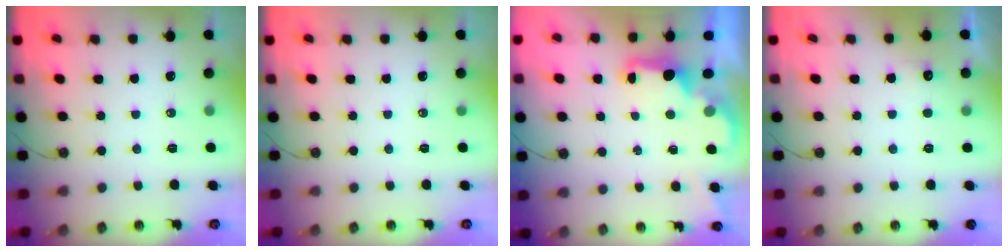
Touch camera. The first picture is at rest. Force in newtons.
{"total": 0.0}
{"total": 2.3, "press": 2.2, "slide": 0.8}
{"total": 4.6, "press": 4.5, "slide": 1.1}